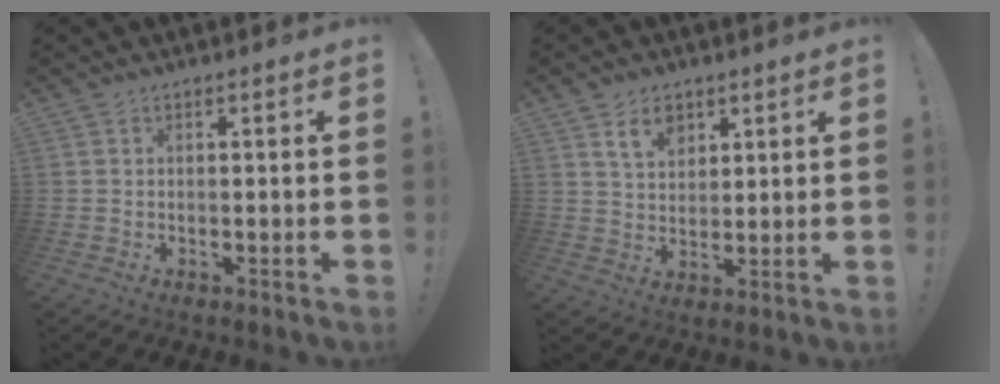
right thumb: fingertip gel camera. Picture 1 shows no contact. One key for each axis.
{"total": 7.9, "fx": 4.7, "fy": 5.4, "fz": 3.4, "tx": -0.053, "ty": -0.015, "tz": 0.086}